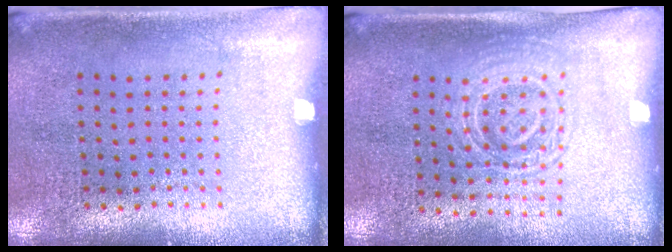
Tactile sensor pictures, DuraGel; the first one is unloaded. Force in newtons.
{"total": 1.5, "press": 1.4, "slide": 0.6}